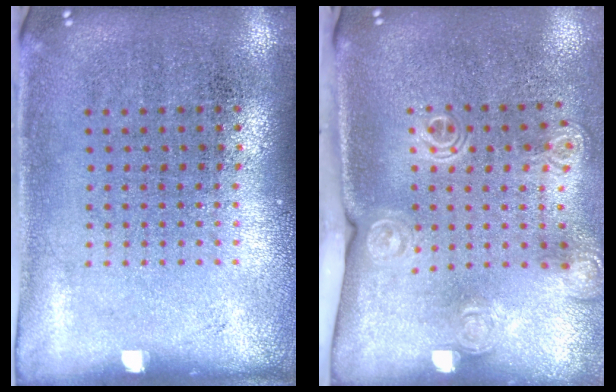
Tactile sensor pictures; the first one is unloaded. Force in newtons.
{"total": 1.8, "press": 1.5, "slide": 1.1}